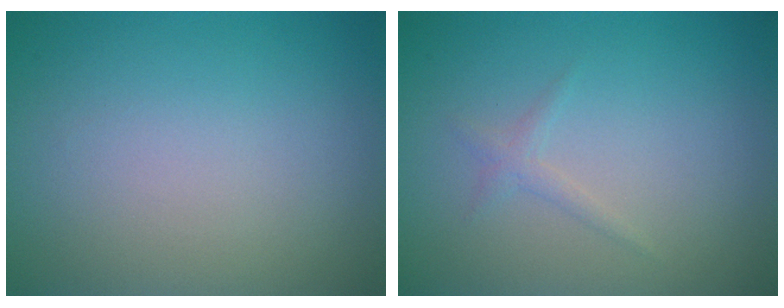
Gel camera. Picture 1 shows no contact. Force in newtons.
{"total": 0.9, "press": 0.9, "slide": 0.1}